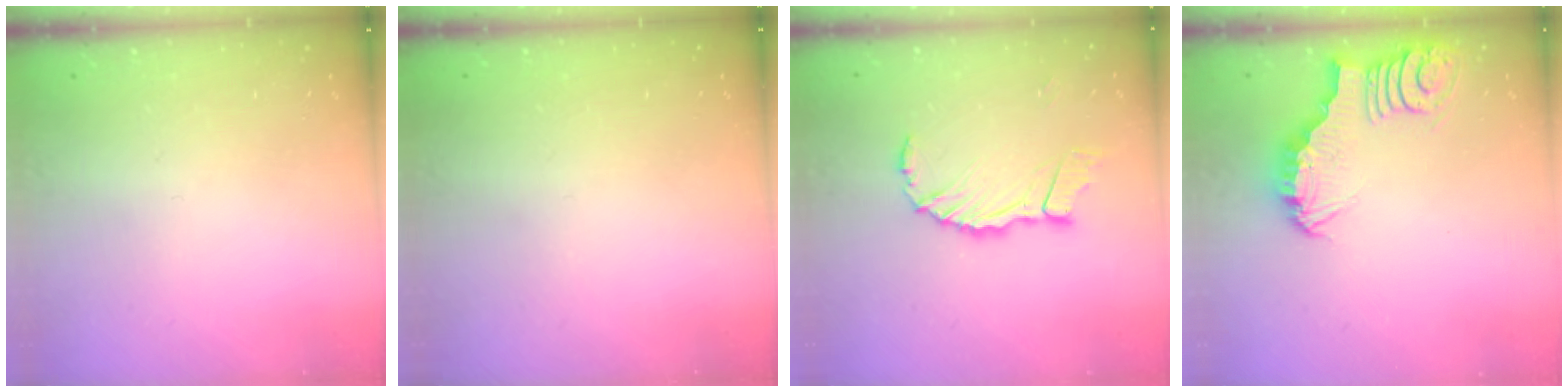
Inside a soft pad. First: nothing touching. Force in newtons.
{"total": 1.5, "press": 1.5, "slide": 0.1}
{"total": 8.7, "press": 8.6, "slide": 1.2}
{"total": 4.0, "press": 4.0, "slide": 0.4}